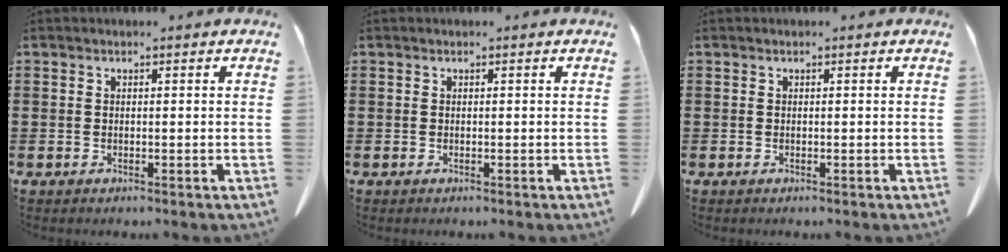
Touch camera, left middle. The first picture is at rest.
{"total": 0.0}
{"total": 0.0}